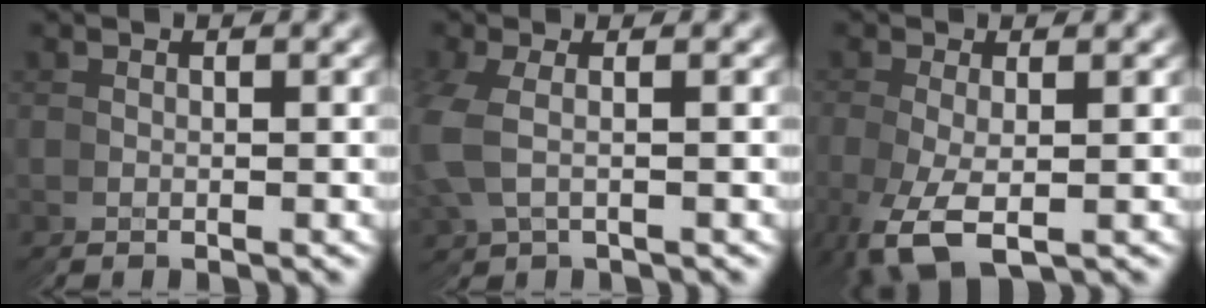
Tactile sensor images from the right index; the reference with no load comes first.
{"total": 1.7, "force": [0.9, 0.6, -1.2], "torque": [-0.008, 0.005, 0.019]}
{"total": 2.9, "force": [-1.4, 1.4, 2.1], "torque": [-0.055, -0.009, -0.018]}